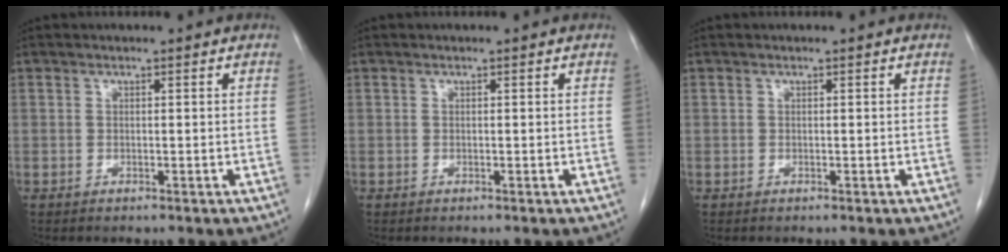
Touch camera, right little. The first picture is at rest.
{"total": 0.0}
{"total": 0.0}